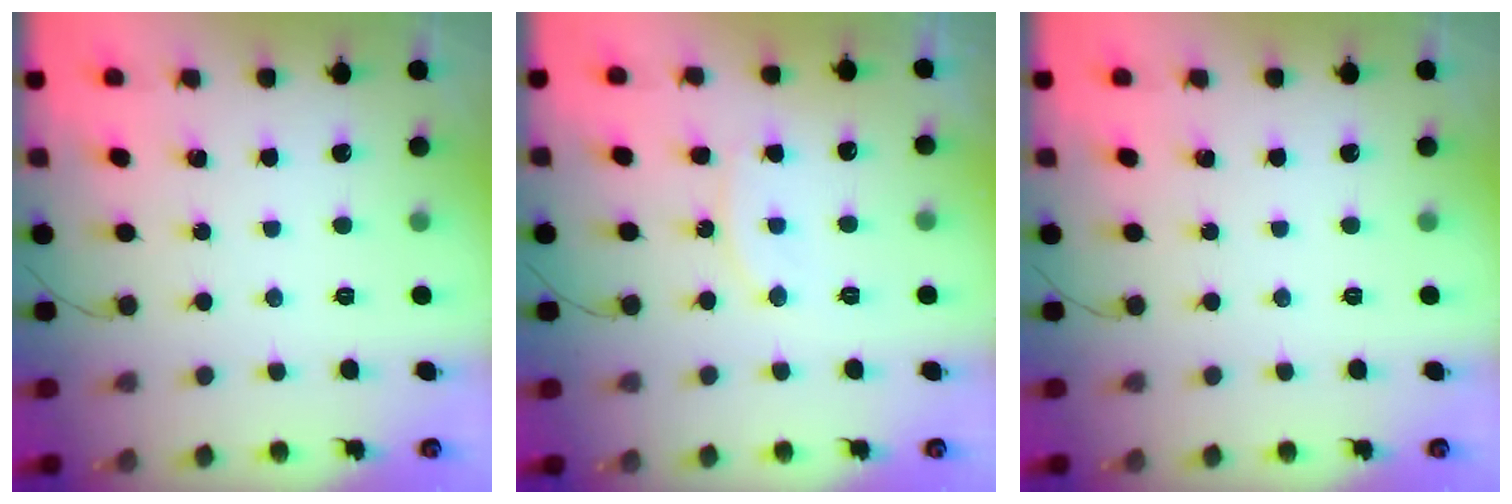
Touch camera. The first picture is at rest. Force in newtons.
{"total": 7.7, "press": 7.7, "slide": 0.3}
{"total": 0.0}